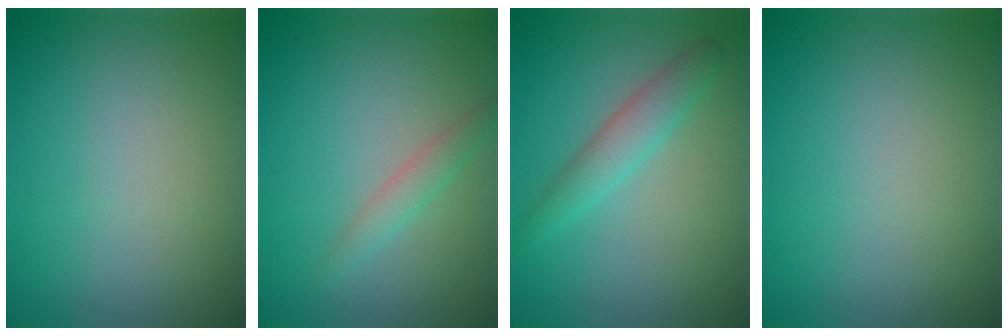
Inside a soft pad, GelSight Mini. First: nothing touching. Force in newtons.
{"total": 1.6, "press": 1.6, "slide": 0.0}
{"total": 2.5, "press": 2.5, "slide": 0.1}
{"total": 0.0}